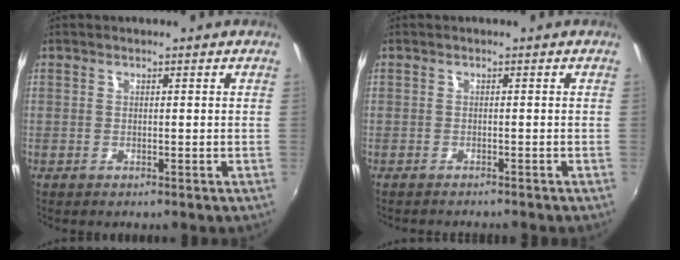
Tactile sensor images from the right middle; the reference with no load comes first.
{"total": 2.4, "force": [-2.3, 0.2, 0.6], "torque": [-0.021, -0.014, -0.037]}